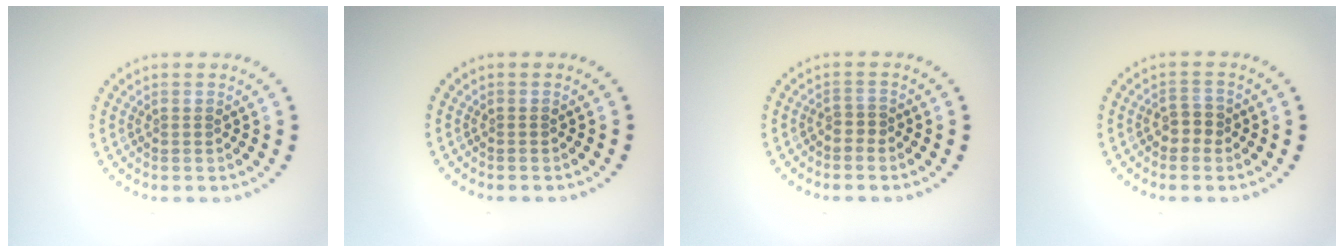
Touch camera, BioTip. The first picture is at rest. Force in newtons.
{"total": 0.0}
{"total": 1.0, "press": 0.6, "slide": 0.8}
{"total": 1.8, "press": 1.6, "slide": 0.7}